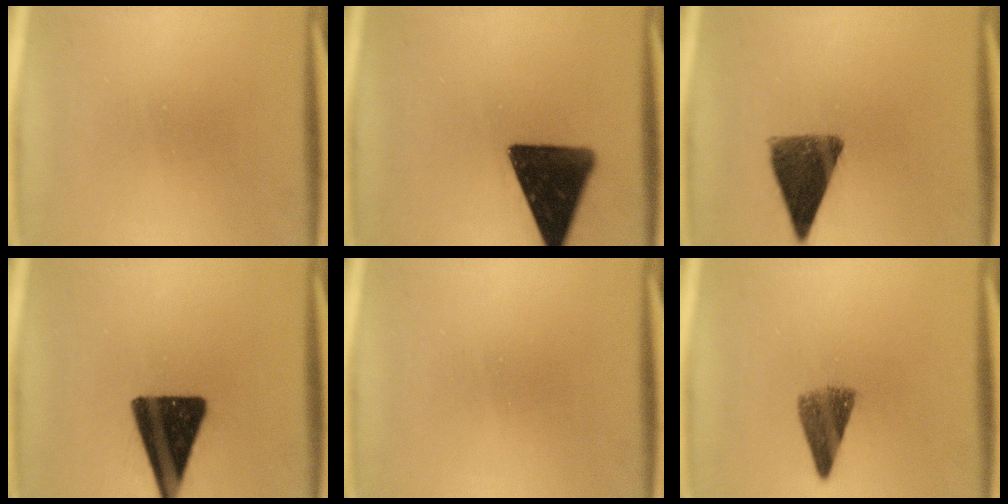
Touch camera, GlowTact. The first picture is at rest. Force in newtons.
{"total": 15.3}
{"total": 10.3}
{"total": 15.8}
{"total": 0.0}
{"total": 5.4}